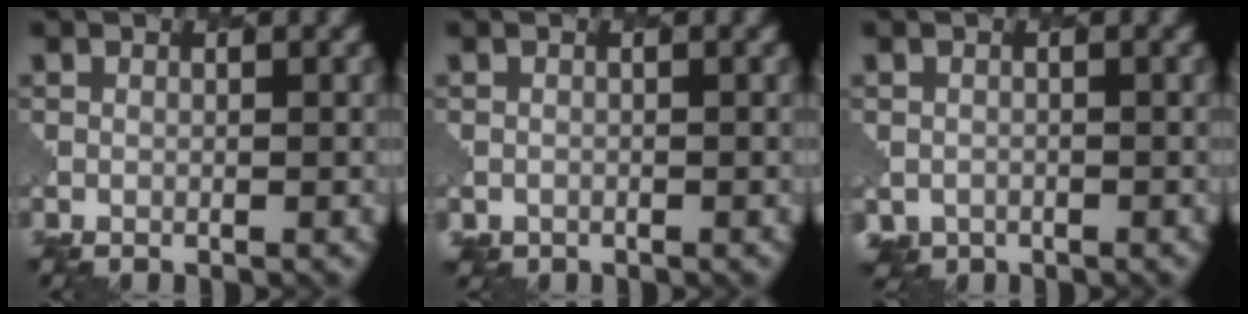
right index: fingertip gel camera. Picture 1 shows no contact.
{"total": 0.8, "force": [-0.4, 0.4, -0.5], "torque": [0.009, -0.006, -0.006]}
{"total": 1.2, "force": [-0.8, 0.9, -0.4], "torque": [0.010, -0.009, -0.012]}